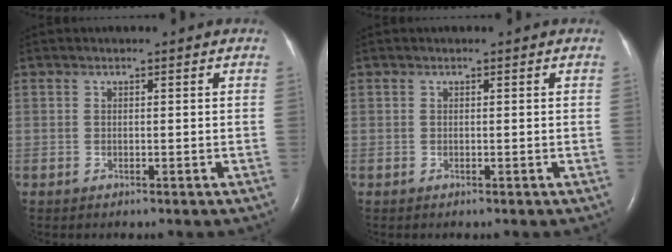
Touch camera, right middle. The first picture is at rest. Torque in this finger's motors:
{"motor_torque": [0.00, 0.00, 0.00, 0.00]}